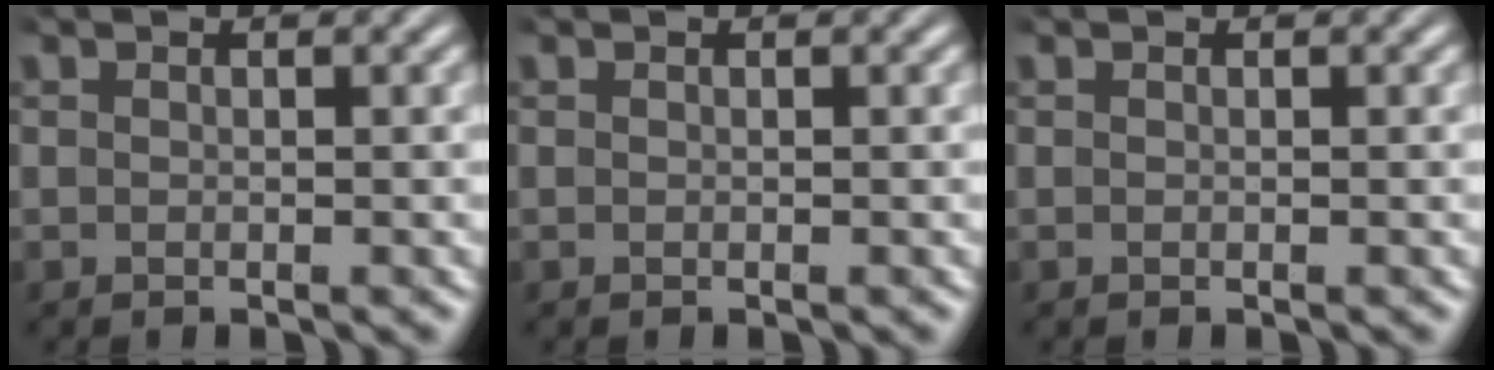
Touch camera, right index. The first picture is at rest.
{"total": 0.0}
{"total": 0.0}